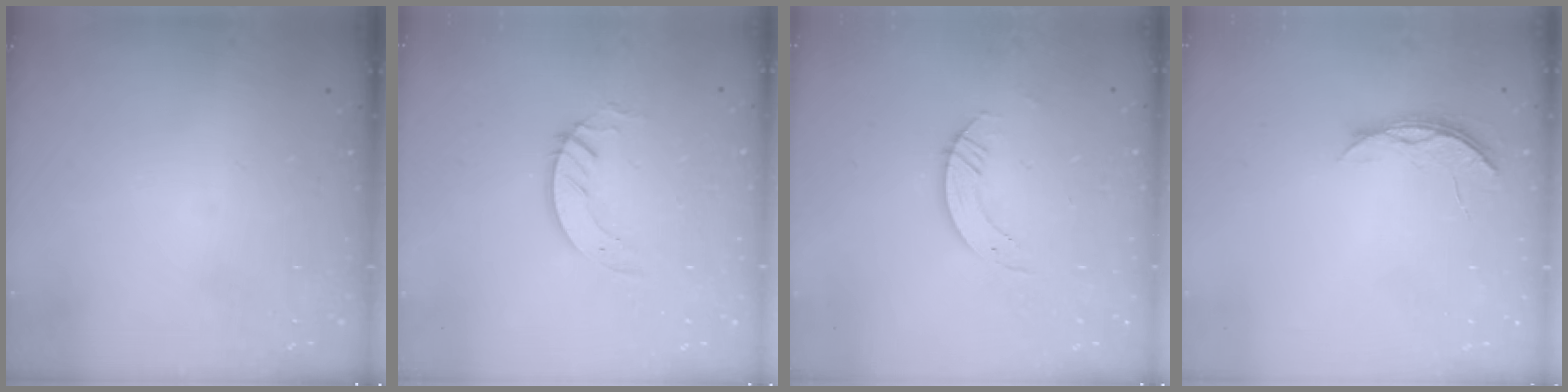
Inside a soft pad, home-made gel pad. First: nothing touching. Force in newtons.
{"total": 2.8, "press": 2.8, "slide": 0.2}
{"total": 3.6, "press": 3.6, "slide": 0.3}
{"total": 3.9, "press": 3.9, "slide": 0.4}